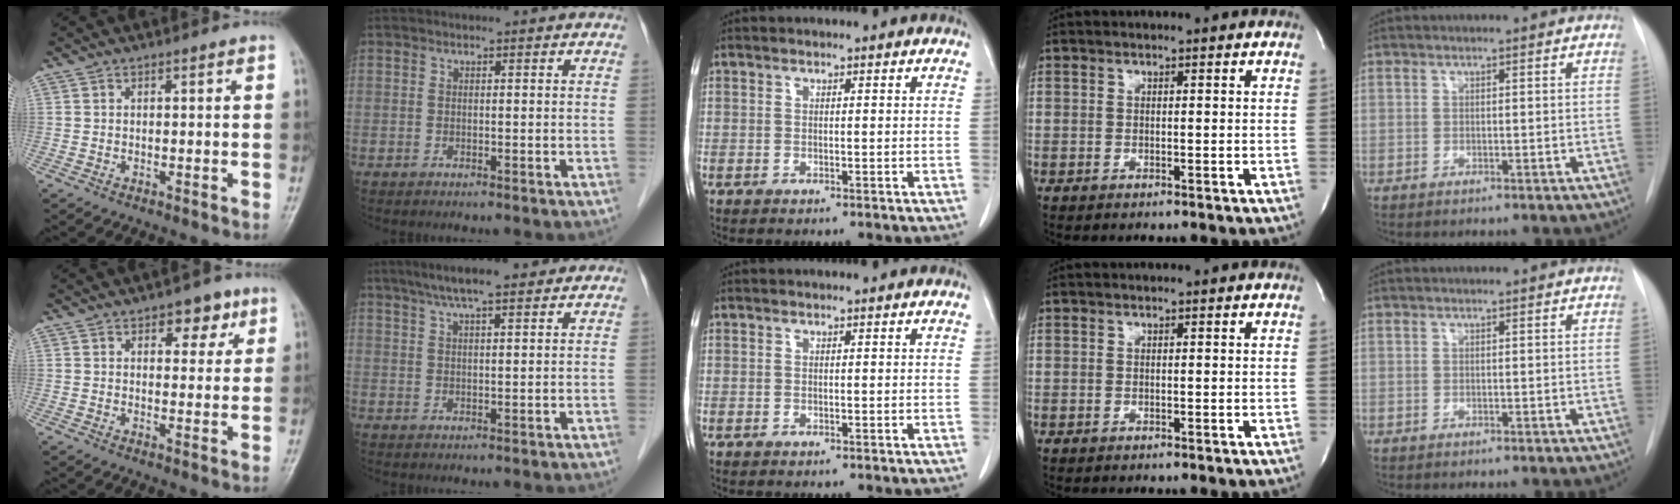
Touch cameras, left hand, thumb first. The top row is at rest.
{"thumb": {"total": 5.9, "force": [3.2, 3.4, 3.7], "torque": [-0.016, -0.012, 0.038]}, "index": {"total": 7.9, "force": [6.0, 1.0, 5.0], "torque": [-0.081, 0.029, 0.097]}}